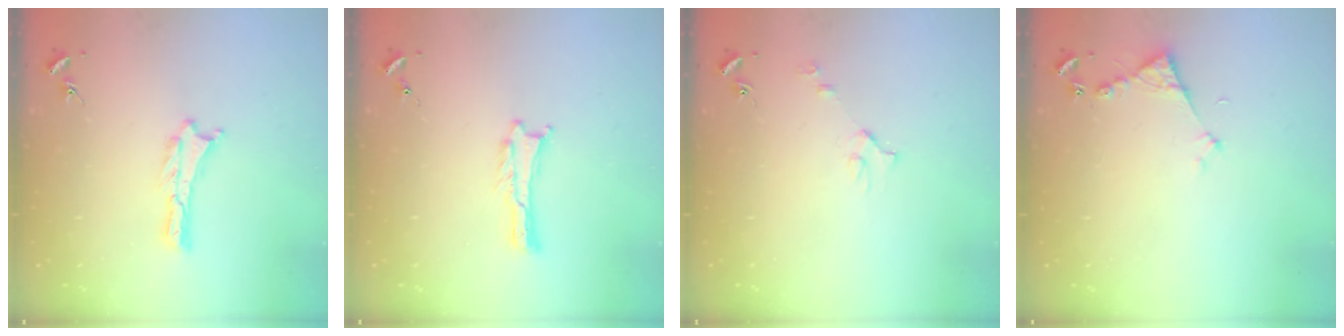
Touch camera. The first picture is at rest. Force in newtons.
{"total": 0.0}
{"total": 3.1, "press": 3.1, "slide": 0.3}
{"total": 3.5, "press": 3.5, "slide": 0.3}